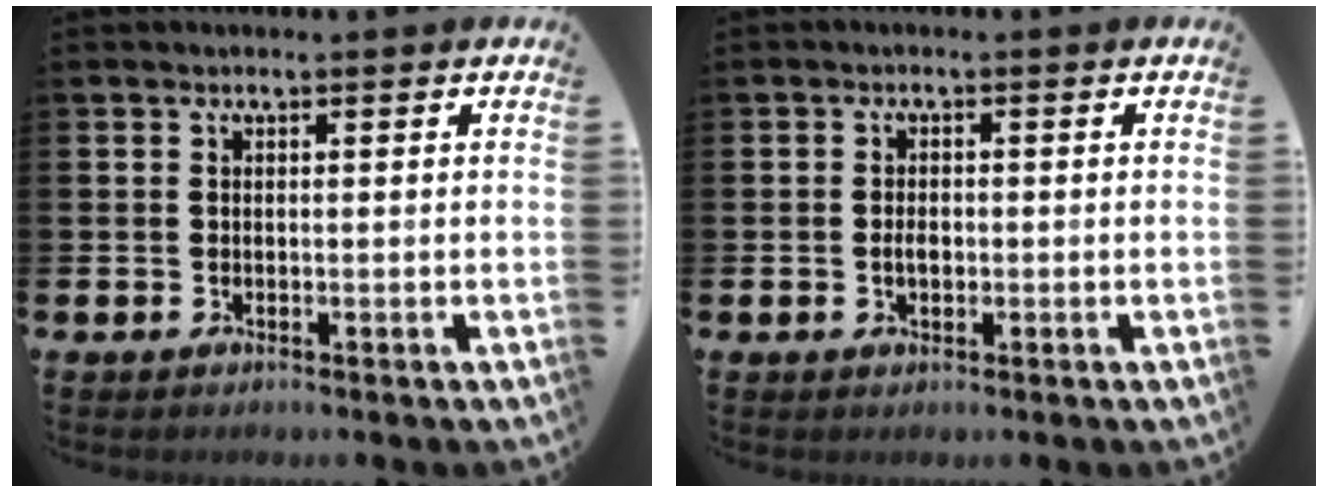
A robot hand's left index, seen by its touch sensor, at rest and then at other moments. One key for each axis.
{"total": 1.8, "fx": -0.3, "fy": 1.1, "fz": 1.4, "tx": -0.018, "ty": 0.001, "tz": -0.008}